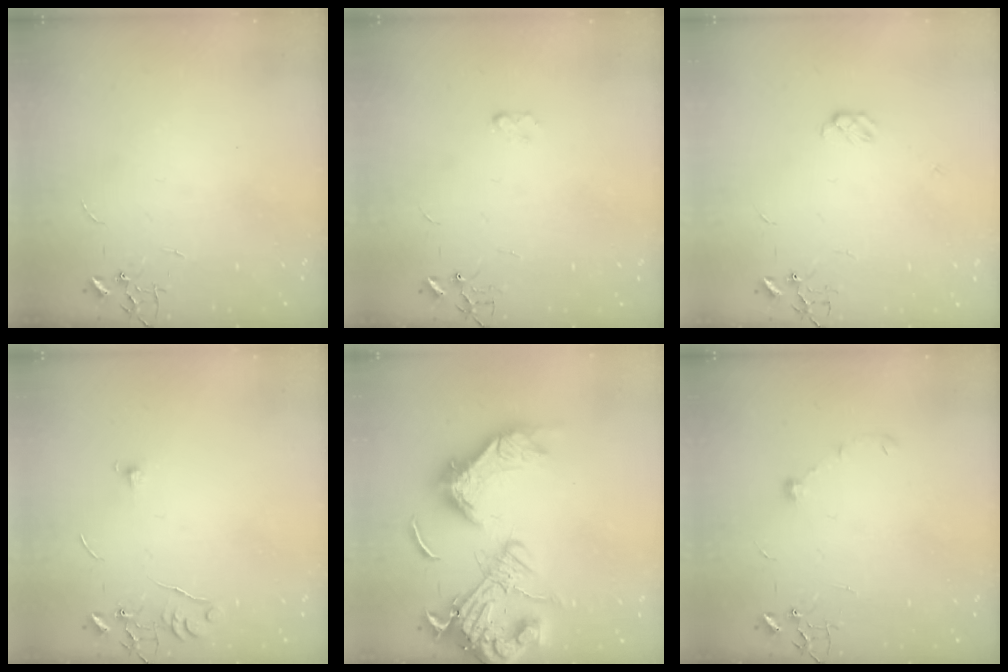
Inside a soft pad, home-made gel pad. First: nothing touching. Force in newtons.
{"total": 3.2, "press": 3.2, "slide": 0.4}
{"total": 3.5, "press": 3.5, "slide": 0.5}
{"total": 6.1, "press": 6.0, "slide": 0.6}
{"total": 25.4, "press": 25.1, "slide": 3.8}
{"total": 5.4, "press": 5.3, "slide": 0.9}